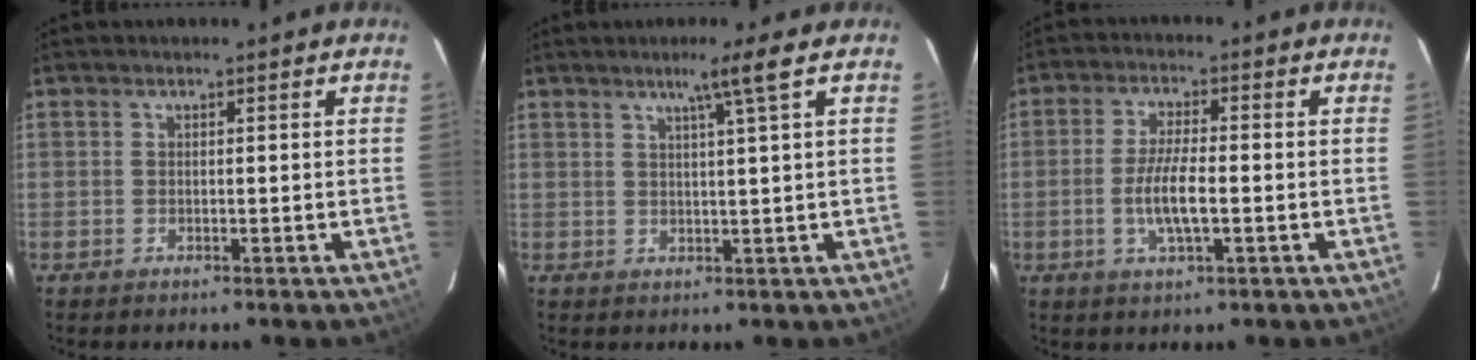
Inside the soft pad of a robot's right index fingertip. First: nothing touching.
{"total": 4.2, "force": [2.4, -1.4, 3.2], "torque": [-0.056, -0.011, 0.043]}
{"total": 6.7, "force": [-1.5, 1.5, 6.3], "torque": [-0.125, -0.003, -0.030]}